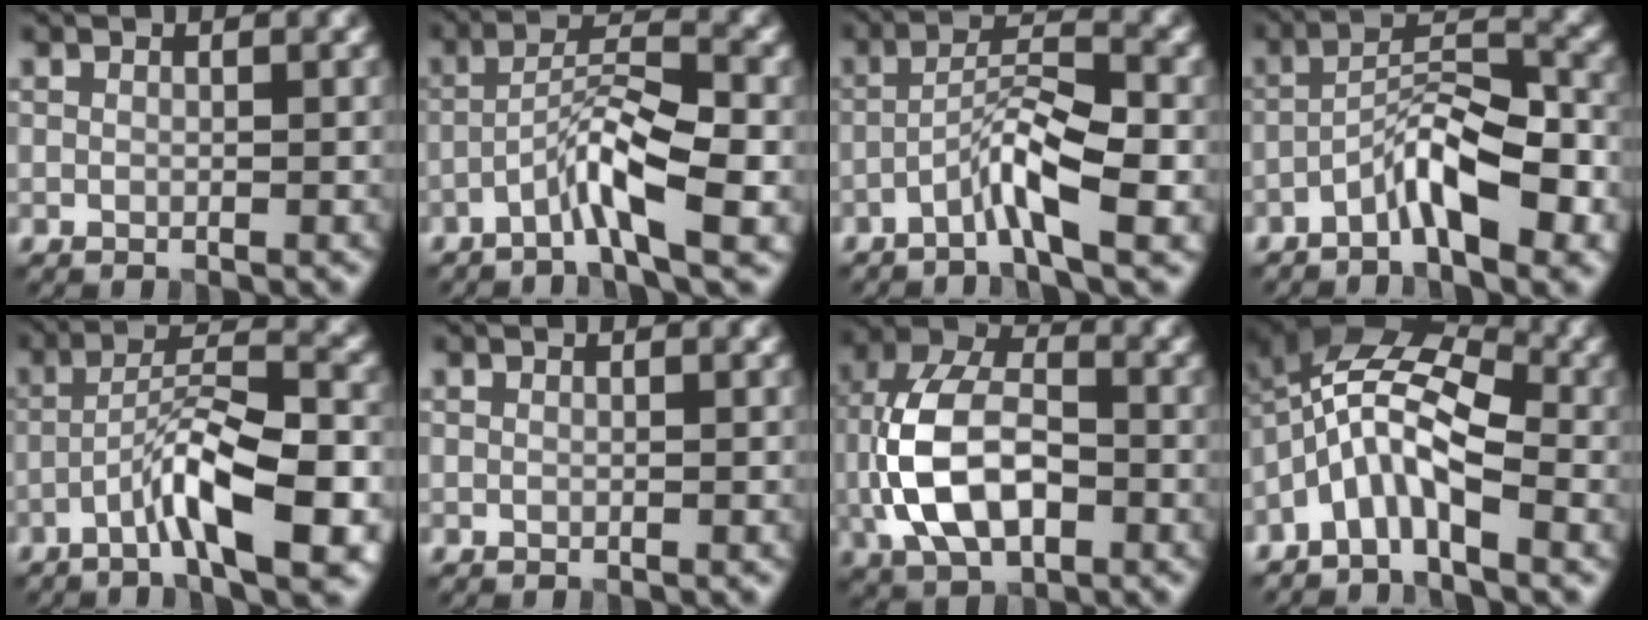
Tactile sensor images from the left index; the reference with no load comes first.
{"total": 5.5, "force": [-2.8, 0.8, 4.7], "torque": [-0.084, 0.016, -0.059]}
{"total": 4.9, "force": [-2.6, 0.7, 4.2], "torque": [-0.075, 0.018, -0.056]}
{"total": 6.3, "force": [-3.4, 1.7, 5.0], "torque": [-0.087, 0.017, -0.064]}
{"total": 7.4, "force": [-3.4, 1.4, 6.5], "torque": [-0.116, 0.019, -0.061]}
{"total": 0.0}
{"total": 9.2, "force": [-1.4, 5.4, 7.4], "torque": [-0.148, 0.014, -0.034]}
{"total": 6.2, "force": [-2.9, 2.5, 5.0], "torque": [-0.095, 0.015, -0.072]}